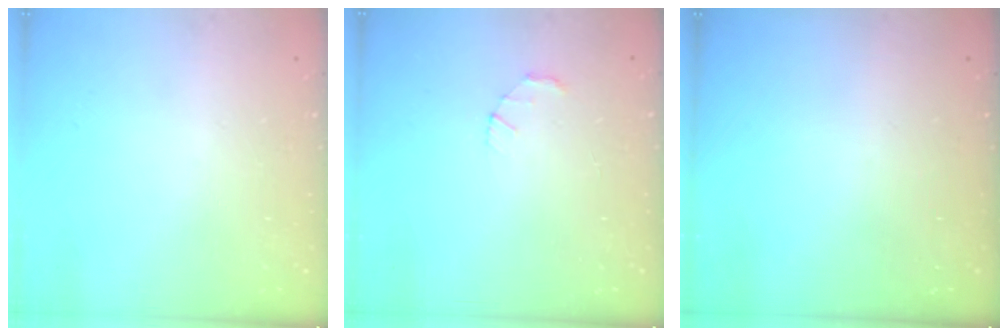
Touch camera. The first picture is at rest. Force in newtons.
{"total": 1.4, "press": 1.3, "slide": 0.3}
{"total": 0.0}